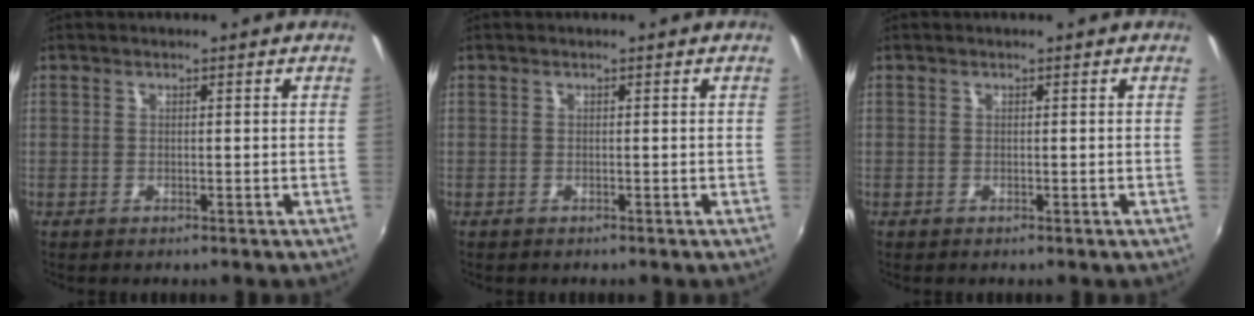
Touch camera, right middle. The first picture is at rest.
{"total": 0.0}
{"total": 0.0}